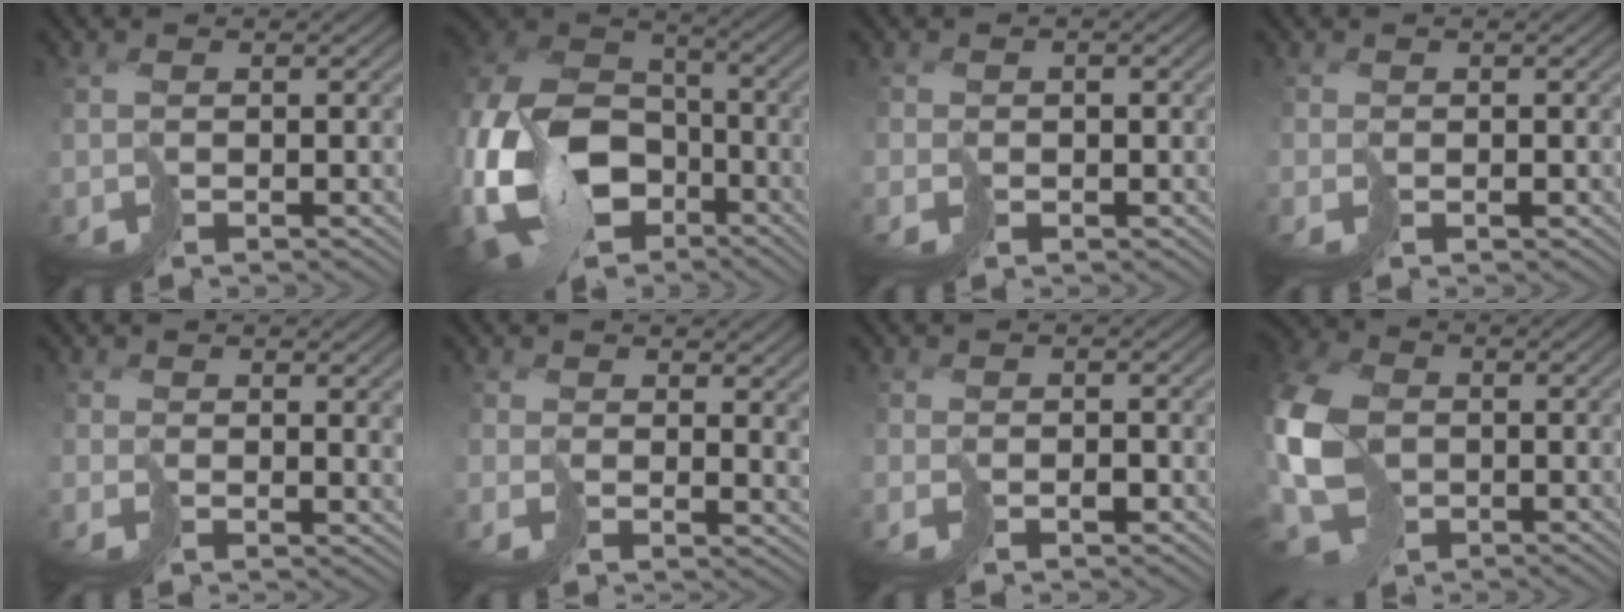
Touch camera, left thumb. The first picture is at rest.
{"total": 19.7, "force": [-7.3, 13.6, 12.2], "torque": [-0.321, -0.036, -0.098]}
{"total": 1.4, "force": [-0.3, 1.0, -0.9], "torque": [0.024, -0.005, -0.012]}
{"total": 0.9, "force": [0.1, 0.0, -0.9], "torque": [0.026, 0.000, 0.001]}
{"total": 1.8, "force": [1.6, 0.6, 0.3], "torque": [-0.004, -0.003, 0.030]}
{"total": 3.1, "force": [2.5, 1.4, 1.2], "torque": [-0.025, -0.005, 0.046]}
{"total": 0.8, "force": [-0.4, 0.4, -0.5], "torque": [0.023, -0.001, -0.009]}
{"total": 13.5, "force": [-1.6, 10.0, 9.0], "torque": [-0.251, -0.026, -0.024]}